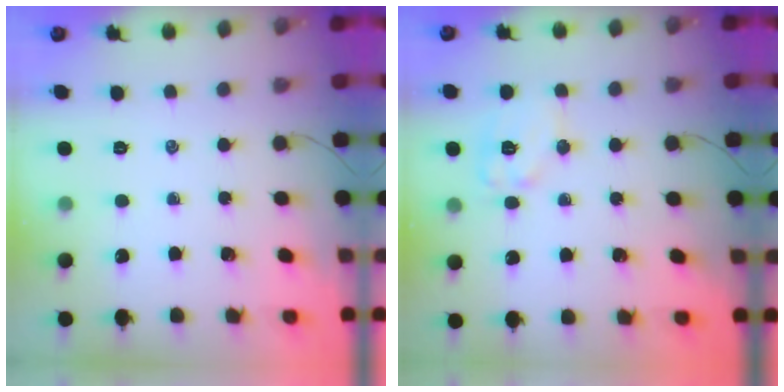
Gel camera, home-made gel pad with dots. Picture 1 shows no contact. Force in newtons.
{"total": 9.4, "press": 9.4, "slide": 0.7}